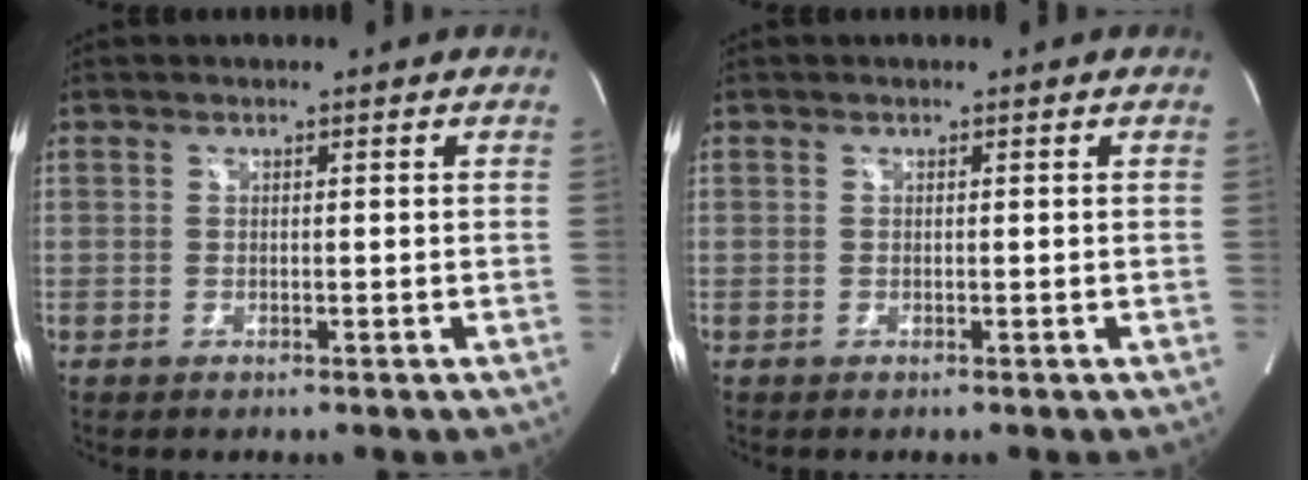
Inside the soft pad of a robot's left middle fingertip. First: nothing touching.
{"total": 0.0}